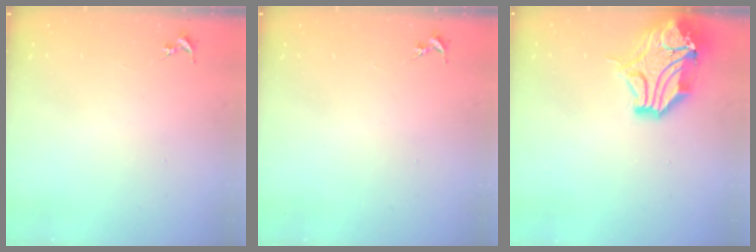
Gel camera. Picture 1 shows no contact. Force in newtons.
{"total": 0.0}
{"total": 16.8, "press": 16.6, "slide": 2.4}